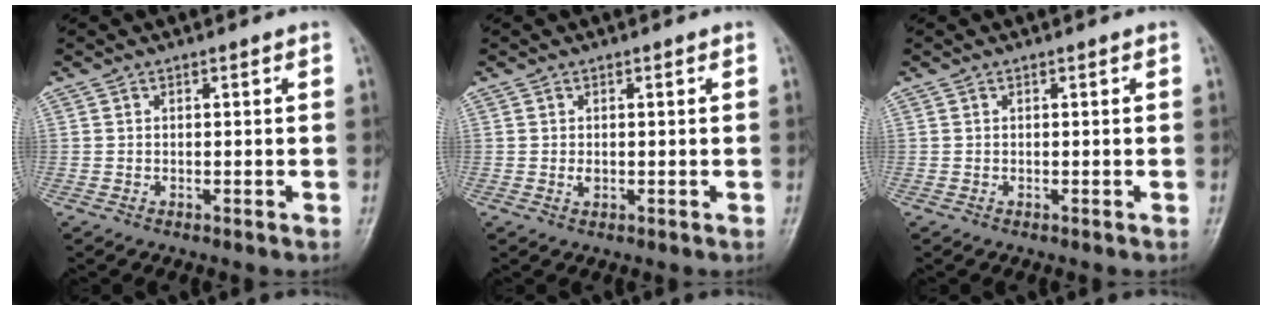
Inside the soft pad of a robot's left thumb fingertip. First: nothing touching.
{"total": 1.1, "force": [0.0, 0.8, 0.7], "torque": [-0.010, -0.001, 0.001]}
{"total": 0.0}